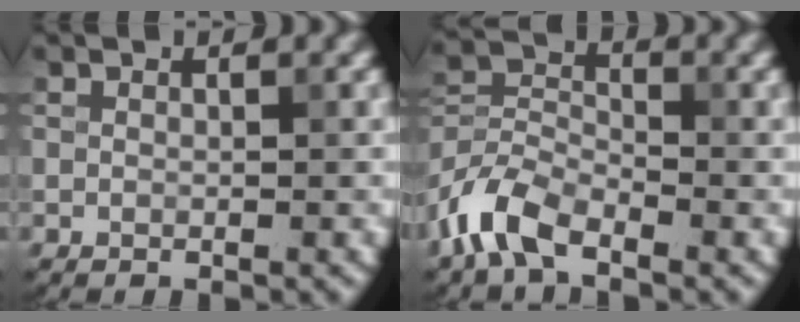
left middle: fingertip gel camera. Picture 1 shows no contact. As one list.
[{"total": 5.6, "force": [-3.8, 2.7, 3.2], "torque": [-0.067, 0.002, -0.088]}]